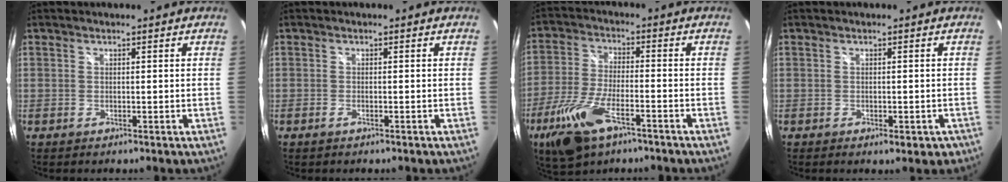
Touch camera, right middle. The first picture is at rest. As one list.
[{"total": 1.0, "force": [-0.7, 0.3, 0.7], "torque": [-0.015, -0.002, -0.012]}, {"total": 13.2, "force": [-7.5, 4.9, 9.7], "torque": [-0.214, -0.027, -0.141]}, {"total": 3.3, "force": [-1.7, 1.6, 2.4], "torque": [-0.038, -0.009, -0.018]}]